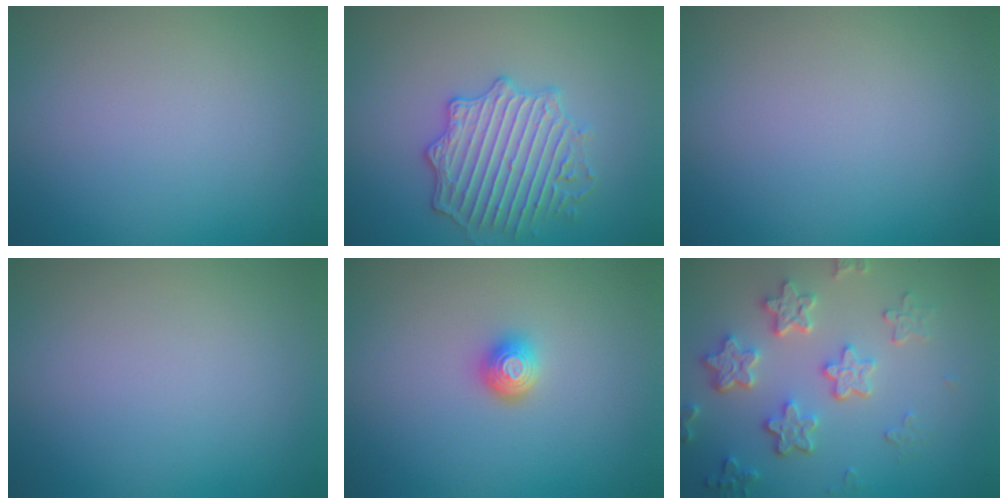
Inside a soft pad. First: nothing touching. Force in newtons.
{"total": 4.1, "press": 4.0, "slide": 0.5}
{"total": 0.0}
{"total": 0.0}
{"total": 1.7, "press": 1.3, "slide": 1.1}
{"total": 5.3, "press": 4.2, "slide": 3.3}